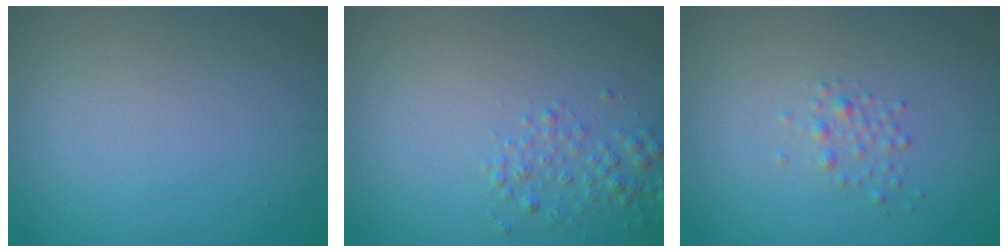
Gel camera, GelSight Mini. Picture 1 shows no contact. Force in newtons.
{"total": 1.8, "press": 1.8, "slide": 0.1}
{"total": 1.2, "press": 1.2, "slide": 0.0}